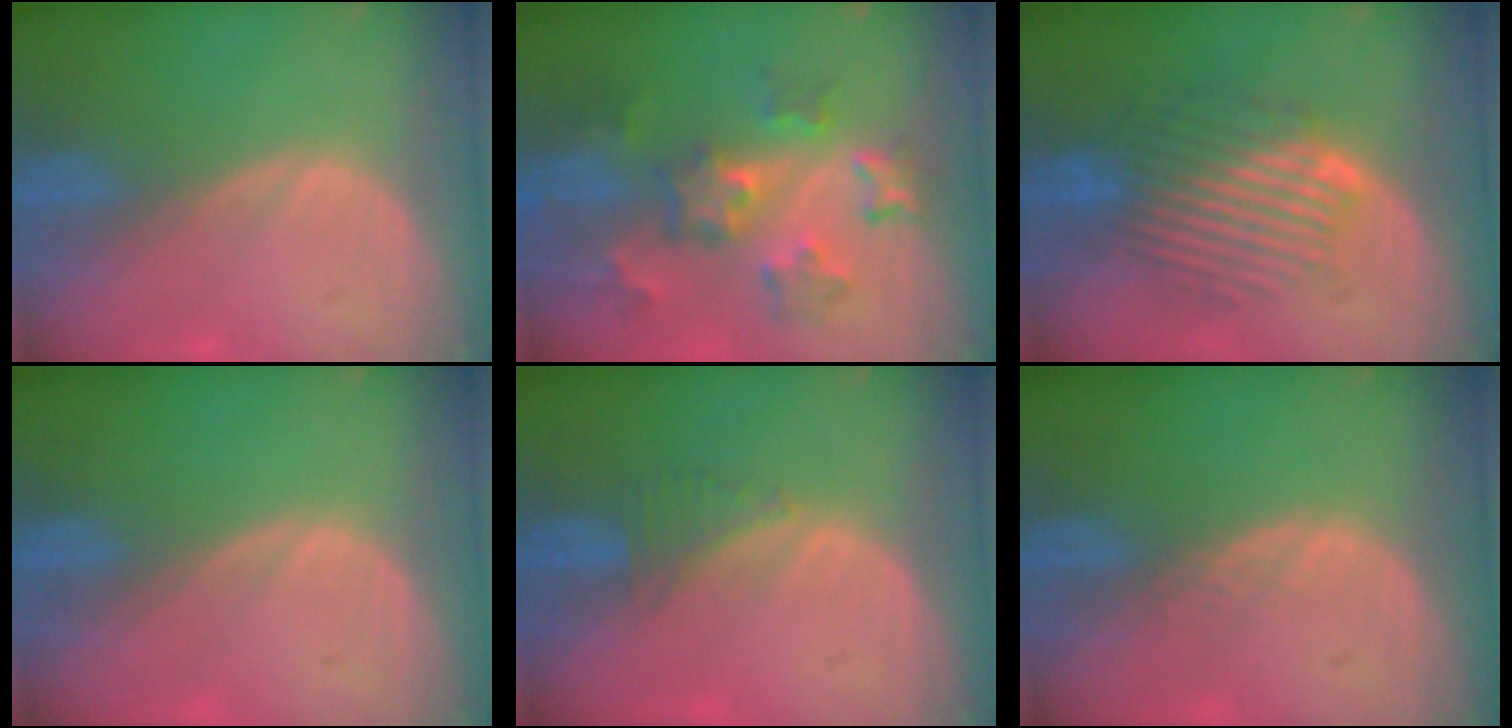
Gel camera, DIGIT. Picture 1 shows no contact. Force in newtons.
{"total": 8.6, "press": 7.7, "slide": 3.8}
{"total": 8.9, "press": 8.3, "slide": 3.2}
{"total": 0.0}
{"total": 1.9, "press": 1.8, "slide": 0.7}
{"total": 1.0, "press": 1.0, "slide": 0.1}